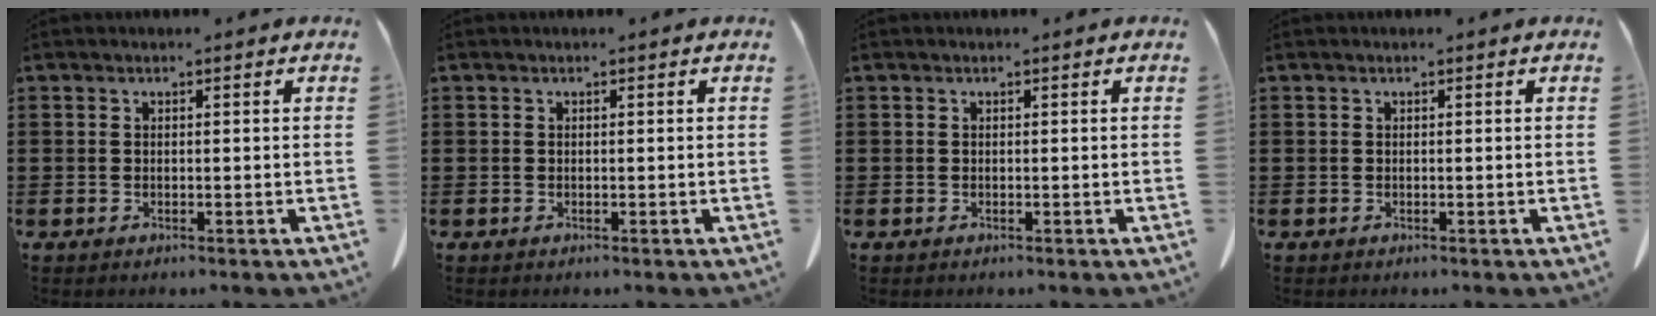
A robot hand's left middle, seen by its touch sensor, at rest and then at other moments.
{"total": 0.0}
{"total": 0.0}
{"total": 0.0}